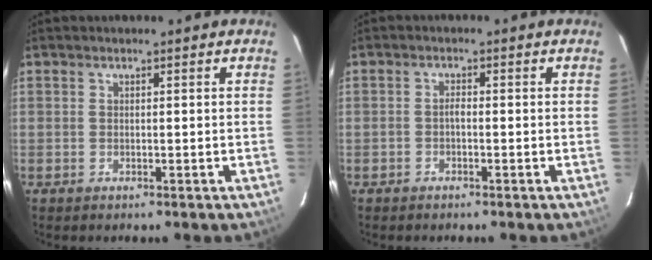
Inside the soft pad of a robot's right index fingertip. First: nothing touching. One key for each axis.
{"total": 1.0, "fx": -0.5, "fy": 0.4, "fz": 0.8, "tx": -0.015, "ty": 0.006, "tz": -0.010}